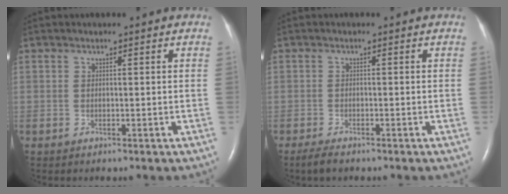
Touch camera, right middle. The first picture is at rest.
{"total": 2.2, "force": [-1.7, 0.6, 1.2], "torque": [-0.030, -0.006, -0.029]}